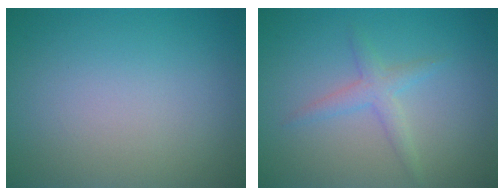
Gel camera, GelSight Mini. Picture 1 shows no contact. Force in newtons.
{"total": 2.0, "press": 2.0, "slide": 0.1}